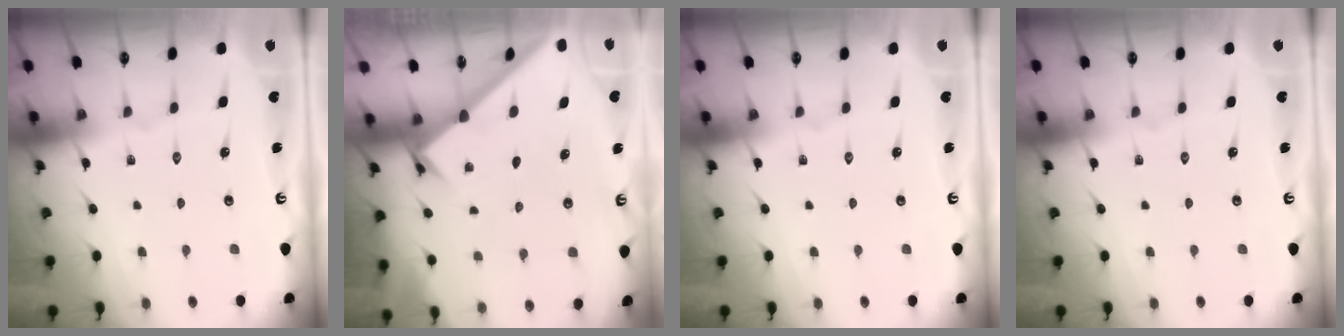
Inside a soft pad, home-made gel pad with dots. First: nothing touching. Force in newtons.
{"total": 1.6, "press": 1.6, "slide": 0.1}
{"total": 0.0}
{"total": 0.0}